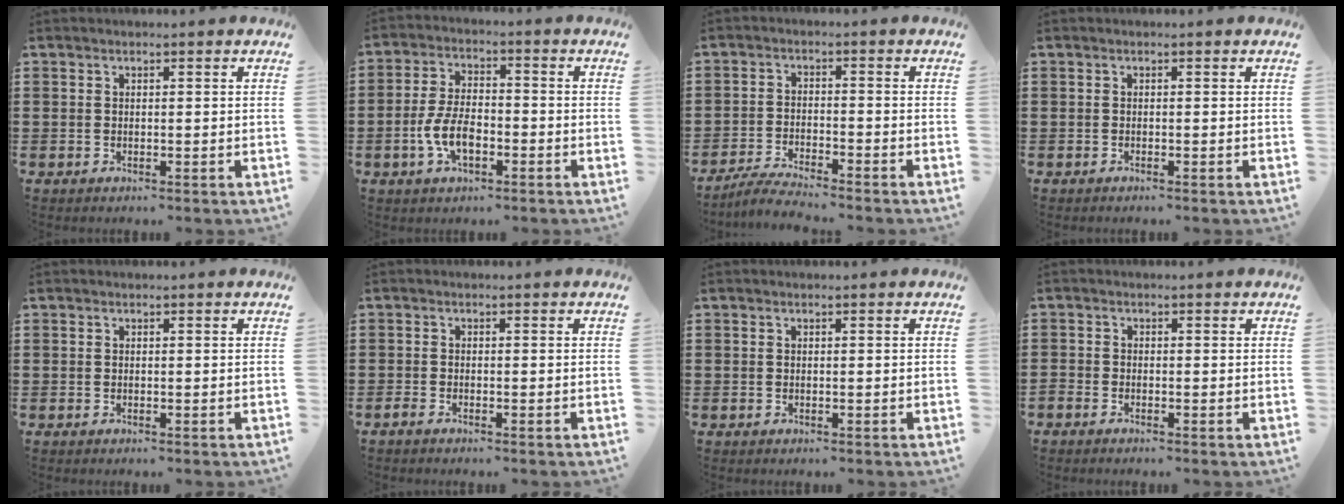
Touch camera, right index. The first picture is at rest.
{"total": 6.9, "force": [-2.4, 3.2, 5.6], "torque": [-0.130, -0.001, -0.051]}
{"total": 3.9, "force": [-3.8, -0.1, 1.0], "torque": [-0.025, -0.001, -0.076]}
{"total": 0.0}
{"total": 0.0}
{"total": 0.8, "force": [-0.7, 0.1, 0.3], "torque": [-0.009, -0.003, -0.013]}
{"total": 0.0}
{"total": 0.9, "force": [-0.9, 0.1, 0.1], "torque": [-0.006, -0.001, -0.018]}